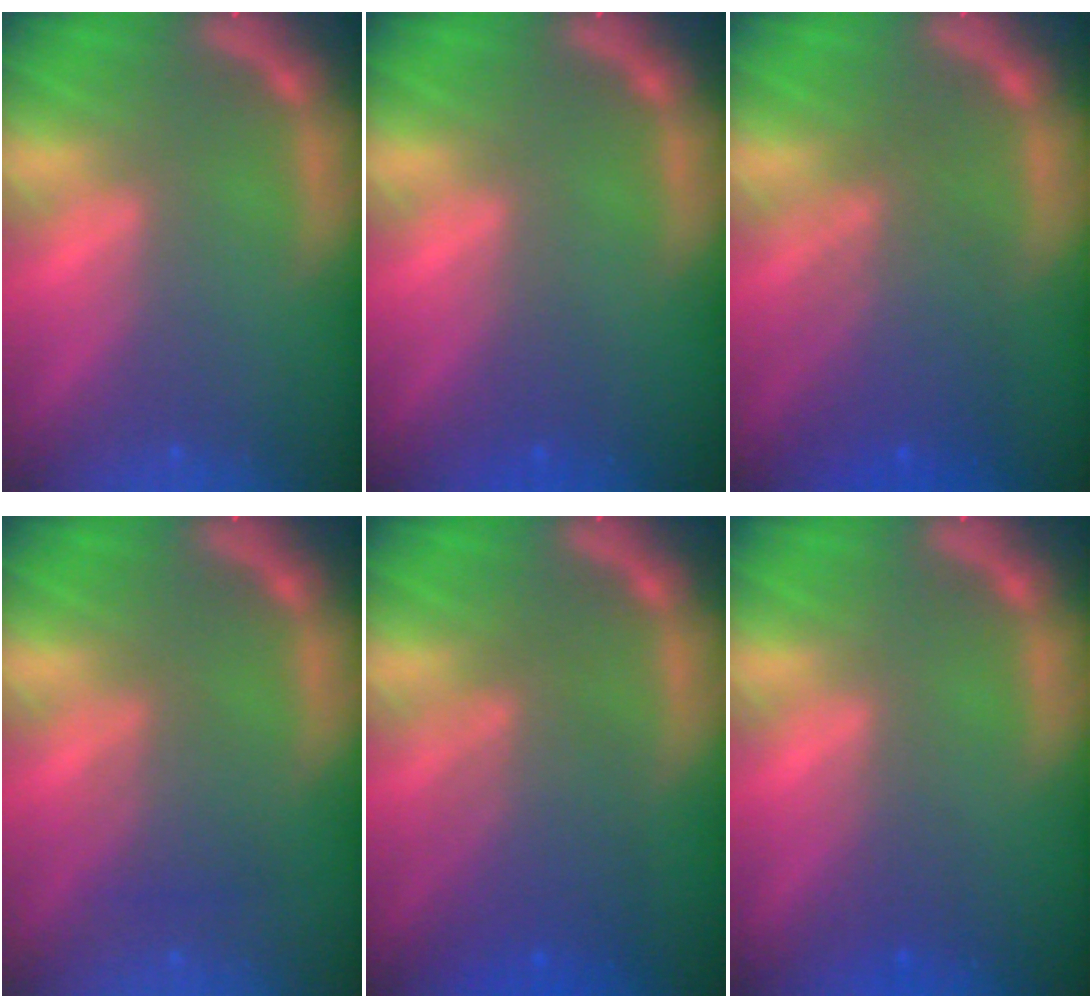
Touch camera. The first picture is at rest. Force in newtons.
{"total": 0.9}
{"total": 5.6}
{"total": 2.5}
{"total": 5.6}
{"total": 1.5}